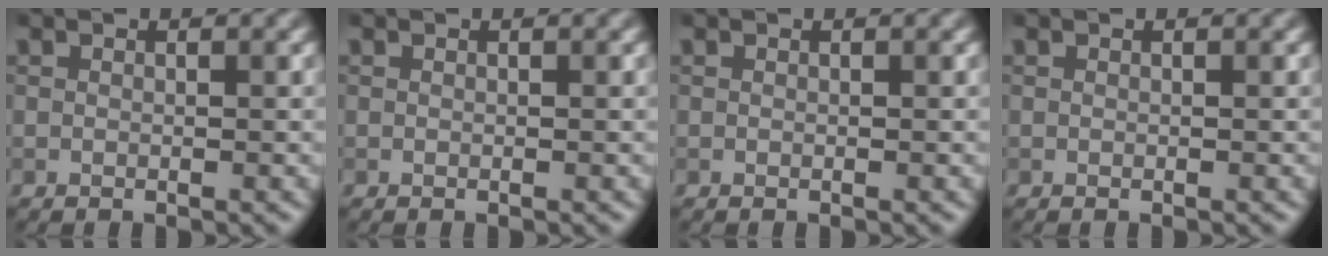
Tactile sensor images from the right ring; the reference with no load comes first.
{"total": 0.0}
{"total": 0.0}
{"total": 0.0}